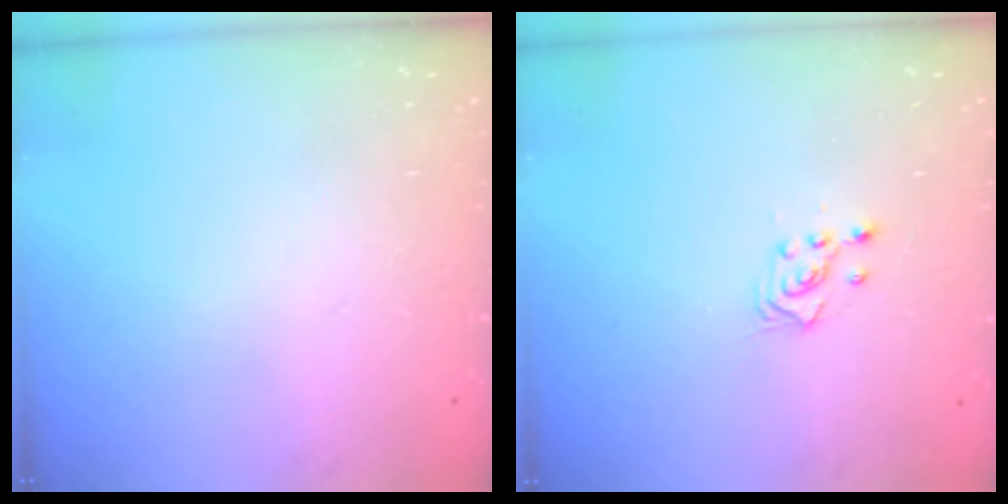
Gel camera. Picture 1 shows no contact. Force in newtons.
{"total": 2.7, "press": 2.7, "slide": 0.2}